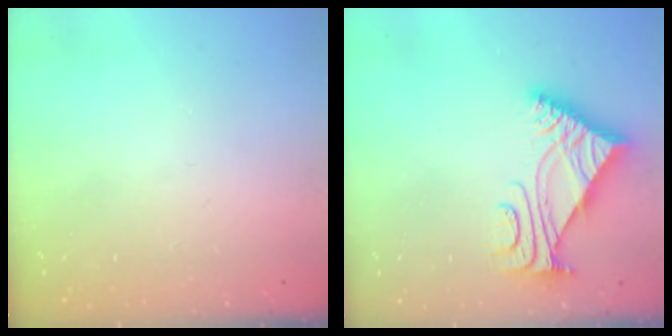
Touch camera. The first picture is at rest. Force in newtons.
{"total": 5.5, "press": 5.4, "slide": 0.7}